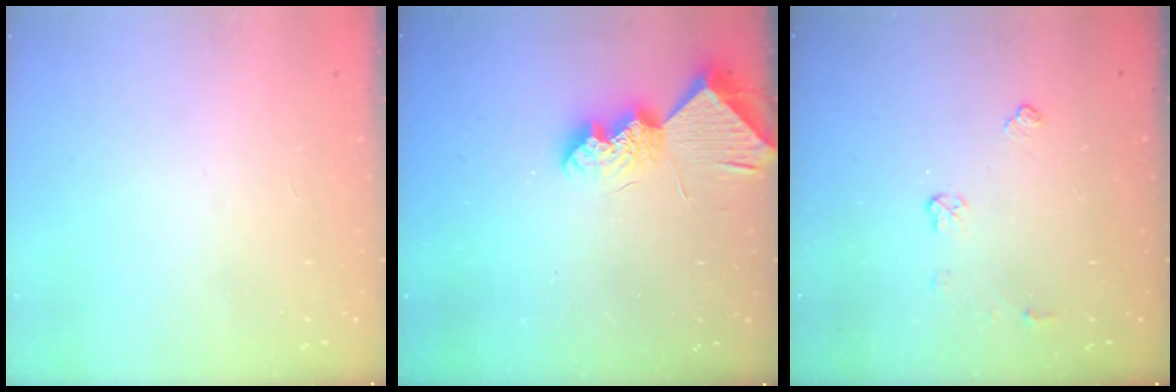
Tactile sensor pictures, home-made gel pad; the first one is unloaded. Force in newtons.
{"total": 9.9, "press": 9.9, "slide": 0.4}
{"total": 4.6, "press": 4.6, "slide": 0.7}